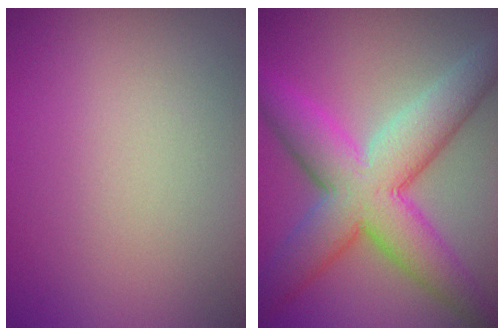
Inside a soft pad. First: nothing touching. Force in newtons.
{"total": 9.9, "press": 9.9, "slide": 0.1}